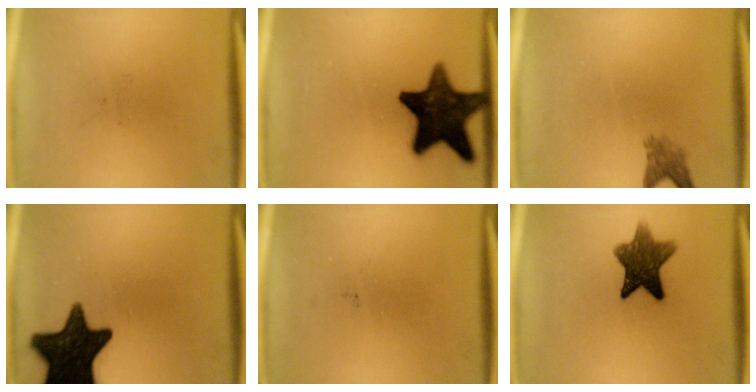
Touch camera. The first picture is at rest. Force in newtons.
{"total": 16.9}
{"total": 2.5}
{"total": 16.5}
{"total": 0.0}
{"total": 9.7}